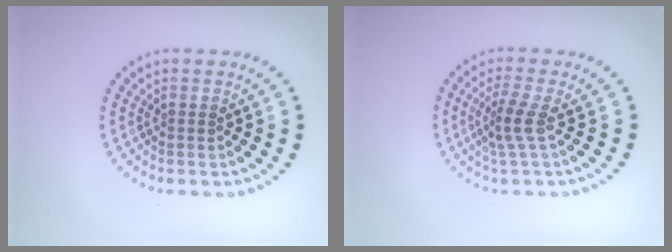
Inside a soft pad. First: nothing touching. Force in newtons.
{"total": 2.2, "press": 1.7, "slide": 1.5}